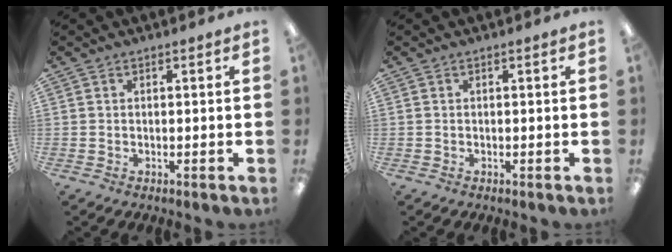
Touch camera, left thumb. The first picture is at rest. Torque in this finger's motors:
{"motor_torque": [0.00, 0.00, 0.23, -0.09, 0.00]}